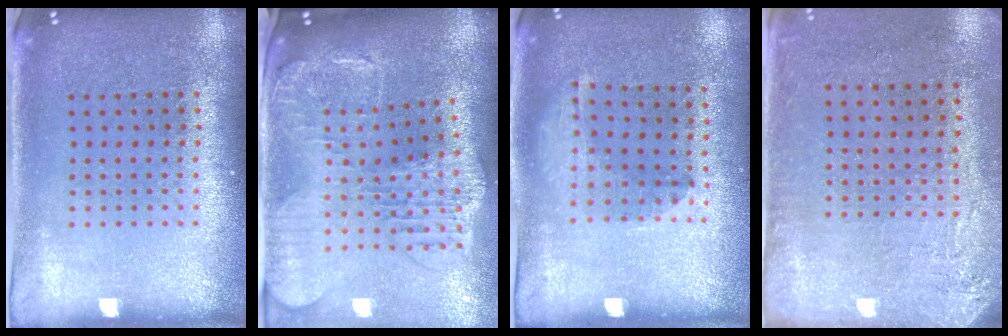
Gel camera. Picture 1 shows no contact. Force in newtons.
{"total": 2.6, "press": 2.3, "slide": 1.4}
{"total": 1.4, "press": 0.9, "slide": 1.0}
{"total": 2.9, "press": 2.4, "slide": 1.6}